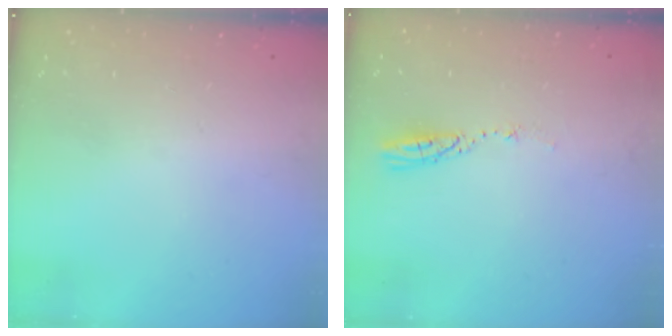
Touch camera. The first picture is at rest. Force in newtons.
{"total": 3.5, "press": 3.5, "slide": 0.3}